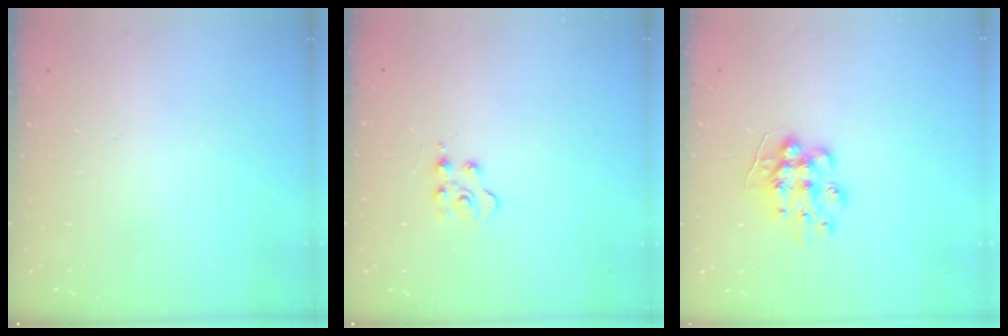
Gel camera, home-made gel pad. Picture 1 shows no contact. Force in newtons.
{"total": 3.2, "press": 3.1, "slide": 0.6}
{"total": 9.0, "press": 9.0, "slide": 0.5}